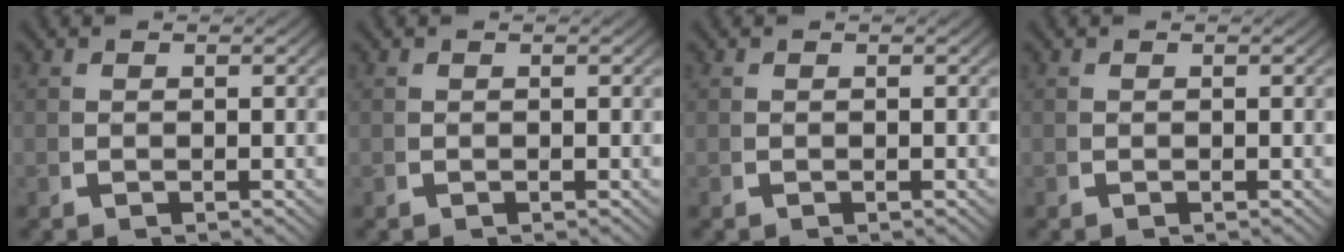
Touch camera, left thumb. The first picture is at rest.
{"total": 0.0}
{"total": 0.0}
{"total": 0.0}